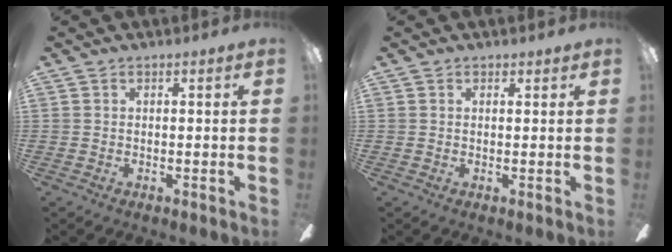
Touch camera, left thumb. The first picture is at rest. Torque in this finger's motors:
{"motor_torque": [-0.41, -0.29, -0.59, 0.15, 0.02]}